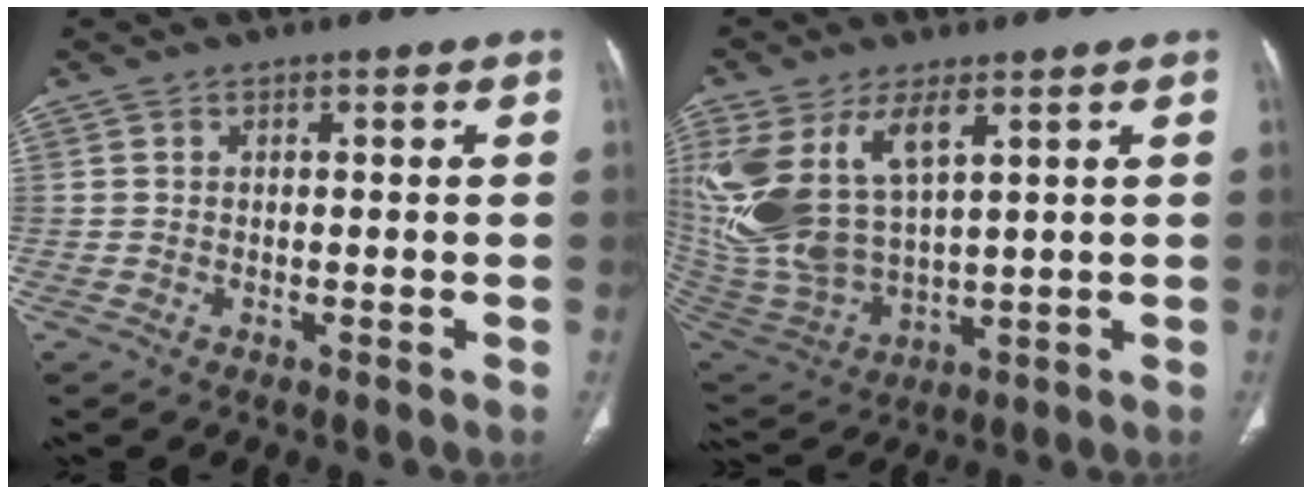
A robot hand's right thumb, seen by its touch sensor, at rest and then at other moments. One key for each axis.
{"total": 17.7, "fx": 6.6, "fy": 8.8, "fz": 13.9, "tx": -0.294, "ty": -0.024, "tz": 0.149}